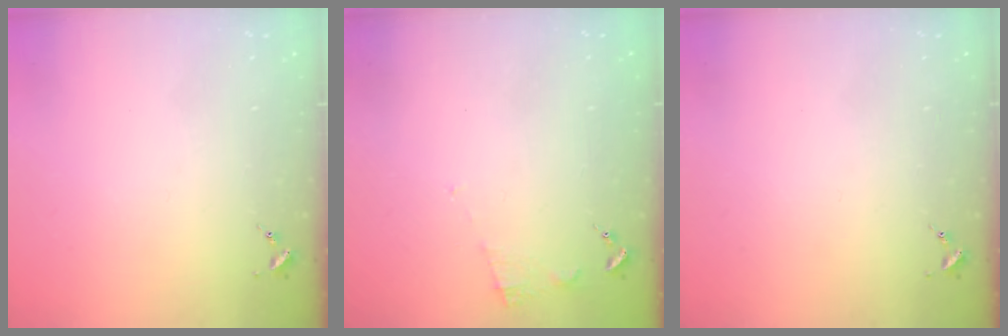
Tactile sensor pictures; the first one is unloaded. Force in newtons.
{"total": 6.7, "press": 6.7, "slide": 0.5}
{"total": 0.0}